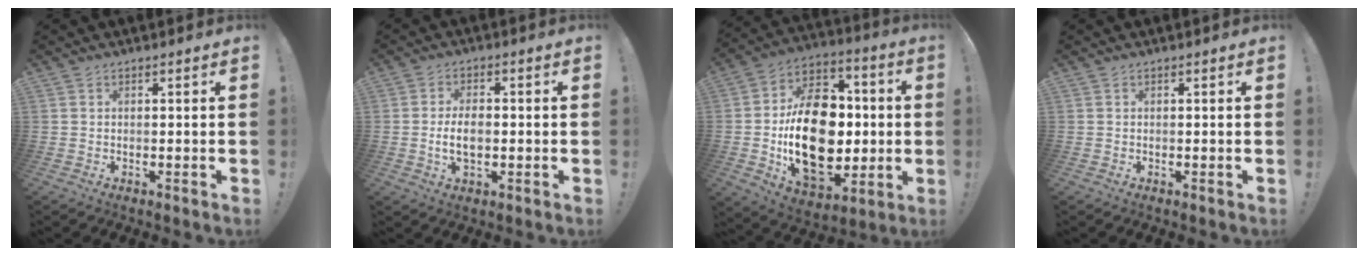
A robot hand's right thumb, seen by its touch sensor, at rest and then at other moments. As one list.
[{"total": 6.2, "force": [-0.9, 3.3, 5.2], "torque": [-0.087, 0.003, -0.021]}, {"total": 25.6, "force": [-1.7, 17.2, 18.9], "torque": [-0.338, 0.014, -0.010]}, {"total": 0.0}]